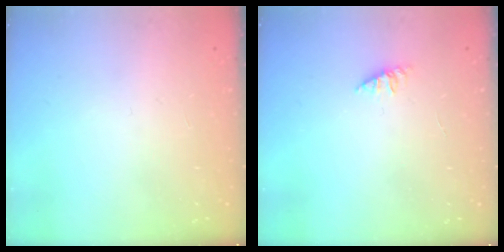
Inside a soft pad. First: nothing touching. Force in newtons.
{"total": 1.6, "press": 1.6, "slide": 0.4}